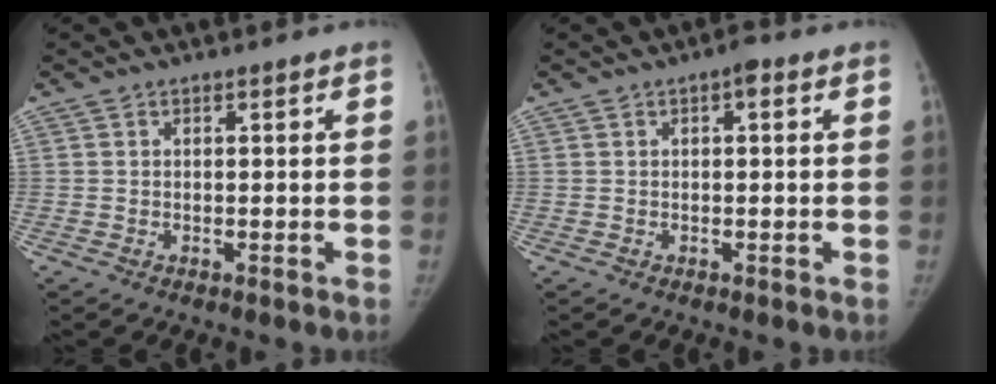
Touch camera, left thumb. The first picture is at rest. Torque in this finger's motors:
{"motor_torque": [0.19, 0.05, 0.63, -0.48, 0.11]}